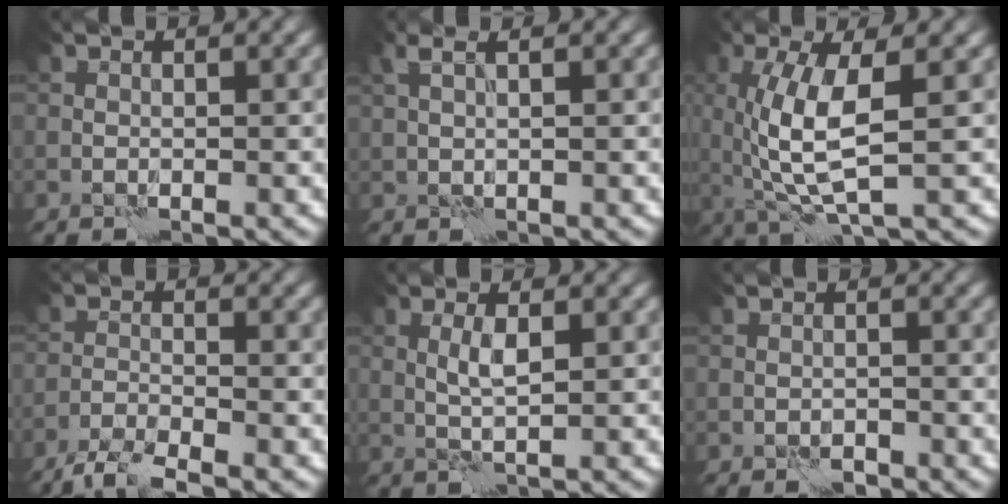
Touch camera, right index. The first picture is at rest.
{"total": 1.7, "force": [0.9, 0.4, 1.4], "torque": [-0.031, 0.006, 0.017]}
{"total": 6.3, "force": [0.5, 1.9, 6.0], "torque": [-0.124, -0.001, 0.016]}
{"total": 4.0, "force": [-3.4, 0.7, 2.0], "torque": [-0.037, -0.004, -0.071]}
{"total": 1.9, "force": [0.3, 0.4, 1.9], "torque": [-0.041, 0.006, 0.007]}
{"total": 1.0, "force": [-0.8, 0.5, 0.3], "torque": [-0.001, 0.003, -0.013]}